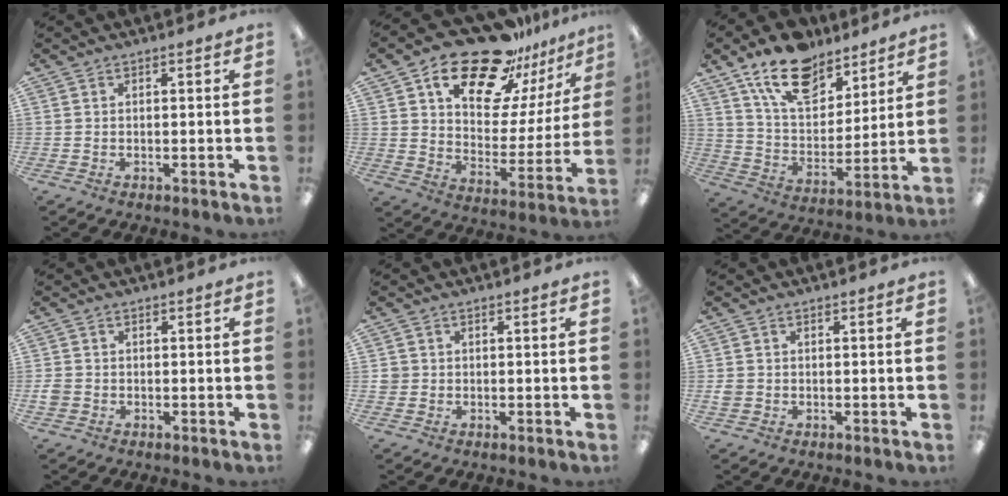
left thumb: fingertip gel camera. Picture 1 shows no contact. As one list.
[{"total": 23.3, "force": [17.1, 10.8, 11.6], "torque": [-0.184, -0.107, 0.295]}, {"total": 16.9, "force": [12.4, 8.6, 7.6], "torque": [-0.135, -0.065, 0.227]}, {"total": 2.1, "force": [-0.4, 1.9, 0.8], "torque": [-0.013, 0.004, -0.007]}, {"total": 2.0, "force": [0.2, 1.9, 0.4], "torque": [-0.007, 0.004, 0.001]}, {"total": 1.8, "force": [-0.1, 1.7, 0.6], "torque": [-0.002, 0.001, -0.004]}]